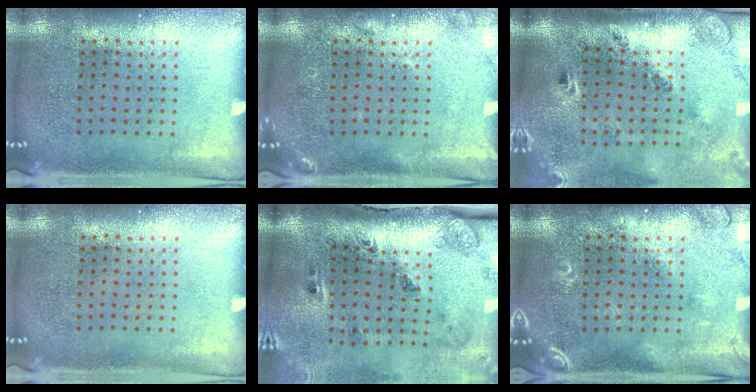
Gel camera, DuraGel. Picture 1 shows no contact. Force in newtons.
{"total": 1.2, "press": 1.2, "slide": 0.3}
{"total": 3.0, "press": 1.9, "slide": 2.2}
{"total": 0.0}
{"total": 3.4, "press": 2.1, "slide": 2.6}
{"total": 2.5, "press": 2.4, "slide": 0.5}